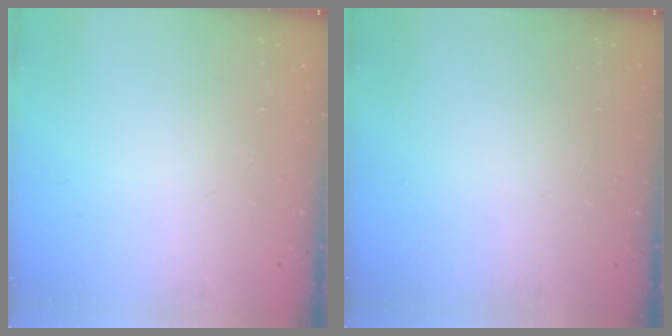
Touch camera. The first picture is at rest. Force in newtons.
{"total": 0.0}